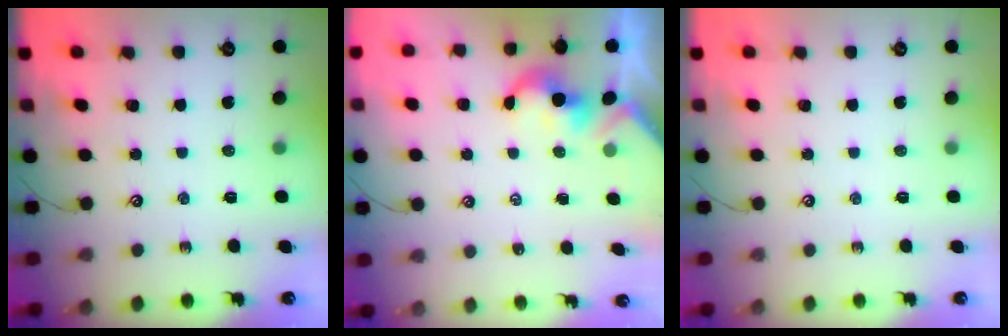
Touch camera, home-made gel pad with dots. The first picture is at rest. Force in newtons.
{"total": 2.0, "press": 2.0, "slide": 0.4}
{"total": 0.0}